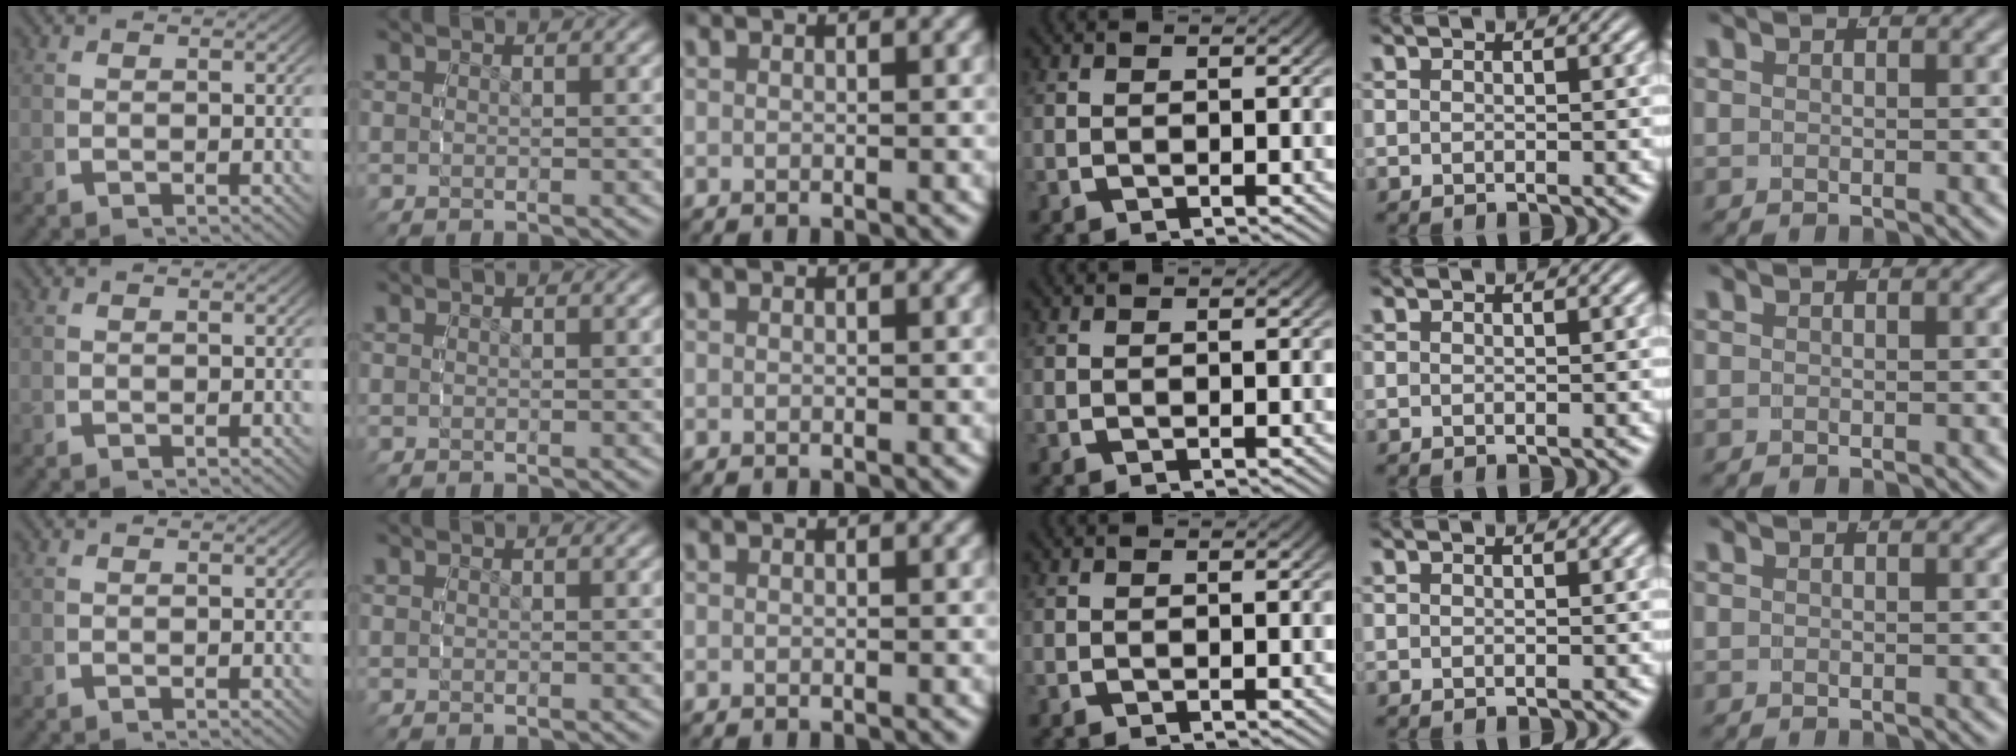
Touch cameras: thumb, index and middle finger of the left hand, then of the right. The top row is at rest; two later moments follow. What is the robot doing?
{"motion": "reach", "object": "velcro strap"}